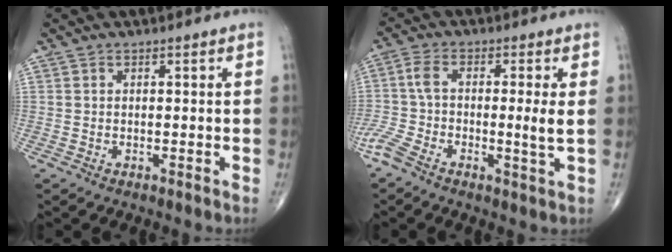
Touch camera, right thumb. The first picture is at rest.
{"total": 7.8, "force": [-1.3, 1.3, 7.6], "torque": [-0.178, 0.005, -0.036]}